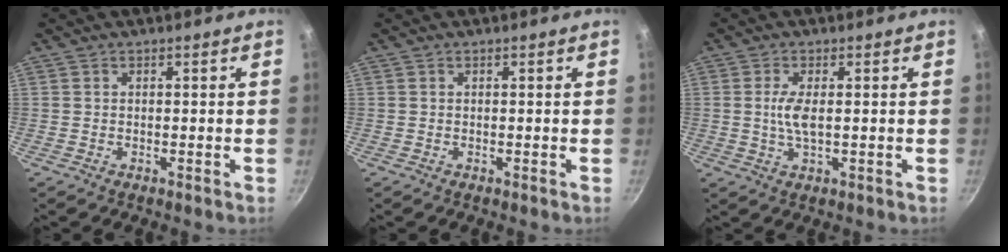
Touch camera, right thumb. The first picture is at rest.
{"total": 0.0}
{"total": 4.2, "force": [0.3, 1.5, 4.0], "torque": [-0.090, -0.001, 0.005]}